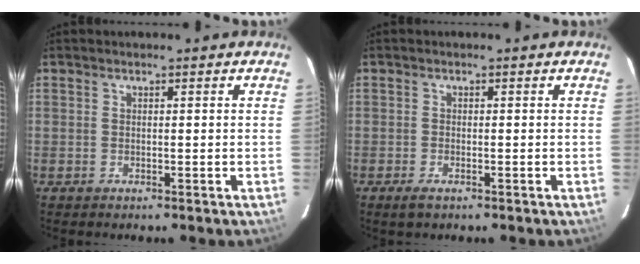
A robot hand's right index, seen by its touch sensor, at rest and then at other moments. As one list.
[{"total": 2.1, "force": [-1.4, 0.8, 1.2], "torque": [-0.026, -0.006, -0.026]}]